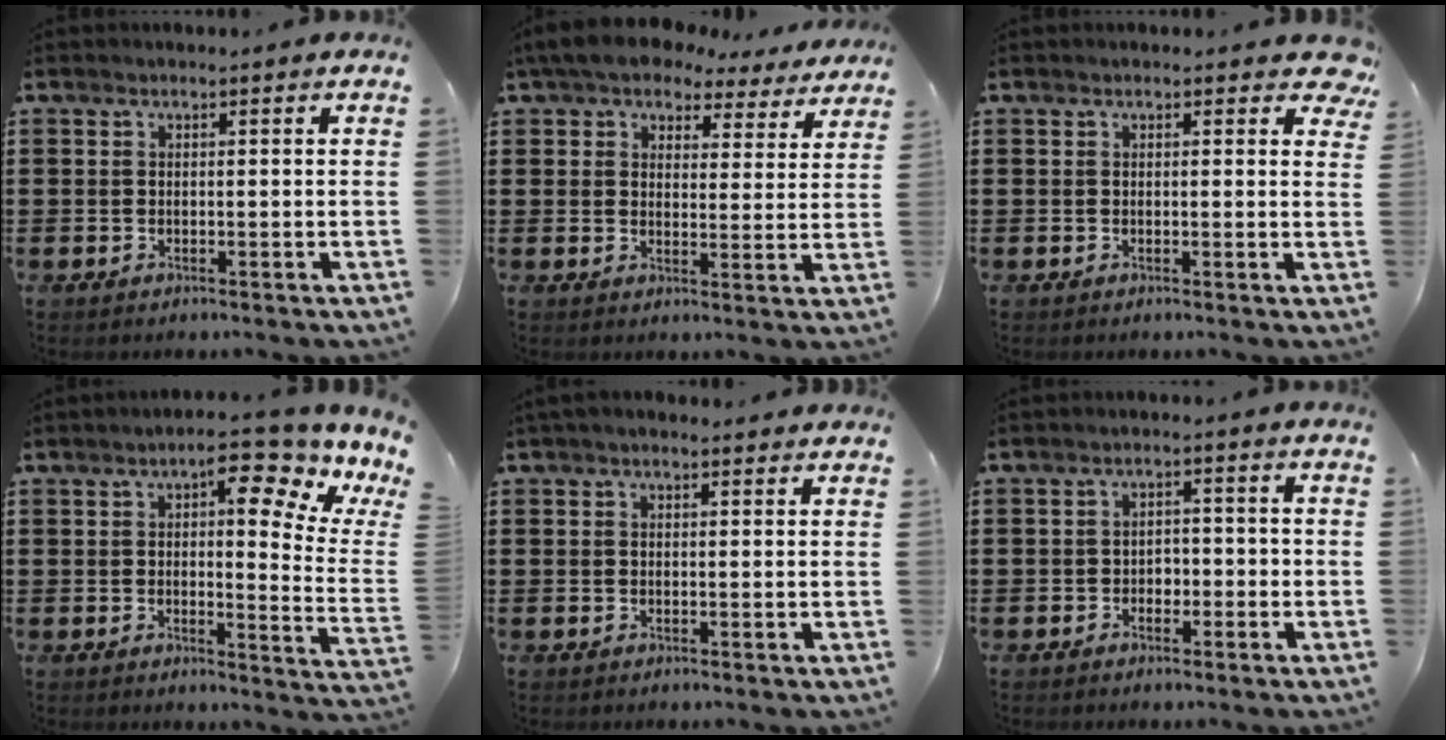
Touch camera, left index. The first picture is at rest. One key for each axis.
{"total": 6.7, "fx": 6.1, "fy": 1.9, "fz": 2.0, "tx": -0.069, "ty": -0.023, "tz": 0.110}
{"total": 1.3, "fx": 0.9, "fy": 0.7, "fz": 0.7, "tx": -0.002, "ty": 0.001, "tz": 0.013}
{"total": 9.8, "fx": 6.2, "fy": 1.6, "fz": 7.4, "tx": -0.106, "ty": -0.039, "tz": 0.092}
{"total": 1.5, "fx": 1.2, "fy": 0.6, "fz": 0.7, "tx": -0.016, "ty": 0.006, "tz": 0.023}
{"total": 2.0, "fx": -1.1, "fy": 1.3, "fz": 0.9, "tx": -0.022, "ty": 0.005, "tz": -0.027}